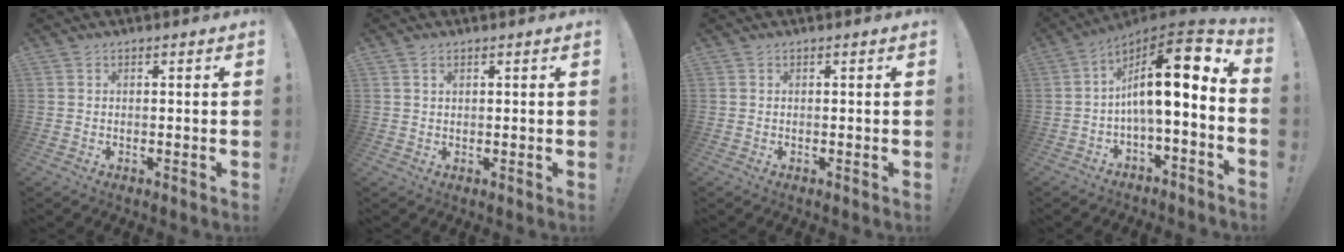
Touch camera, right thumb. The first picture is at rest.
{"total": 1.2, "force": [0.8, 0.7, 0.7], "torque": [-0.012, 0.001, 0.014]}
{"total": 0.0}
{"total": 14.9, "force": [2.7, 3.4, 14.2], "torque": [-0.223, -0.027, 0.040]}